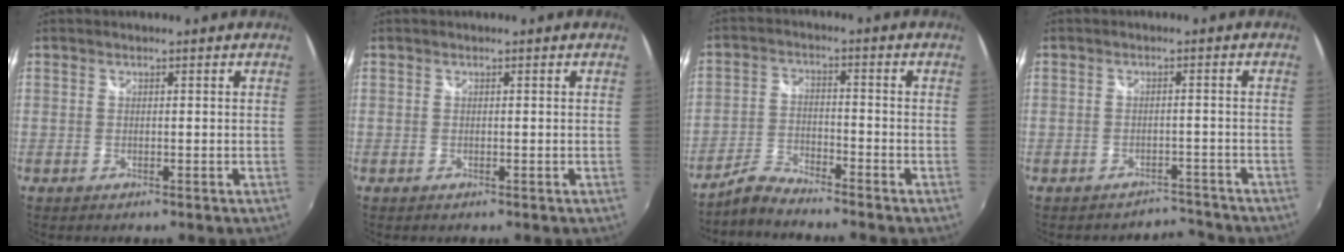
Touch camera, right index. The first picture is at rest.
{"total": 0.0}
{"total": 4.7, "force": [-4.6, 0.4, 0.9], "torque": [-0.029, 0.004, -0.095]}
{"total": 3.8, "force": [-3.6, 1.1, -0.6], "torque": [0.014, 0.012, -0.048]}